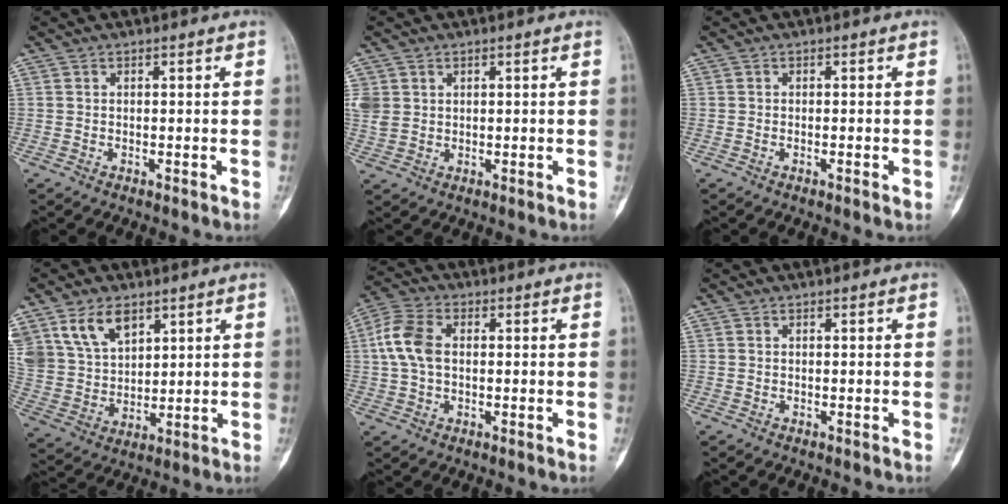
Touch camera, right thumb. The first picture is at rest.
{"total": 4.4, "force": [1.4, 3.8, 1.9], "torque": [-0.039, 0.001, 0.038]}
{"total": 1.0, "force": [-0.4, 0.2, 0.9], "torque": [-0.015, 0.002, -0.005]}
{"total": 11.9, "force": [6.9, 7.4, 6.3], "torque": [-0.104, -0.021, 0.150]}
{"total": 8.2, "force": [0.9, 5.2, 6.3], "torque": [-0.141, 0.018, 0.014]}
{"total": 0.0}